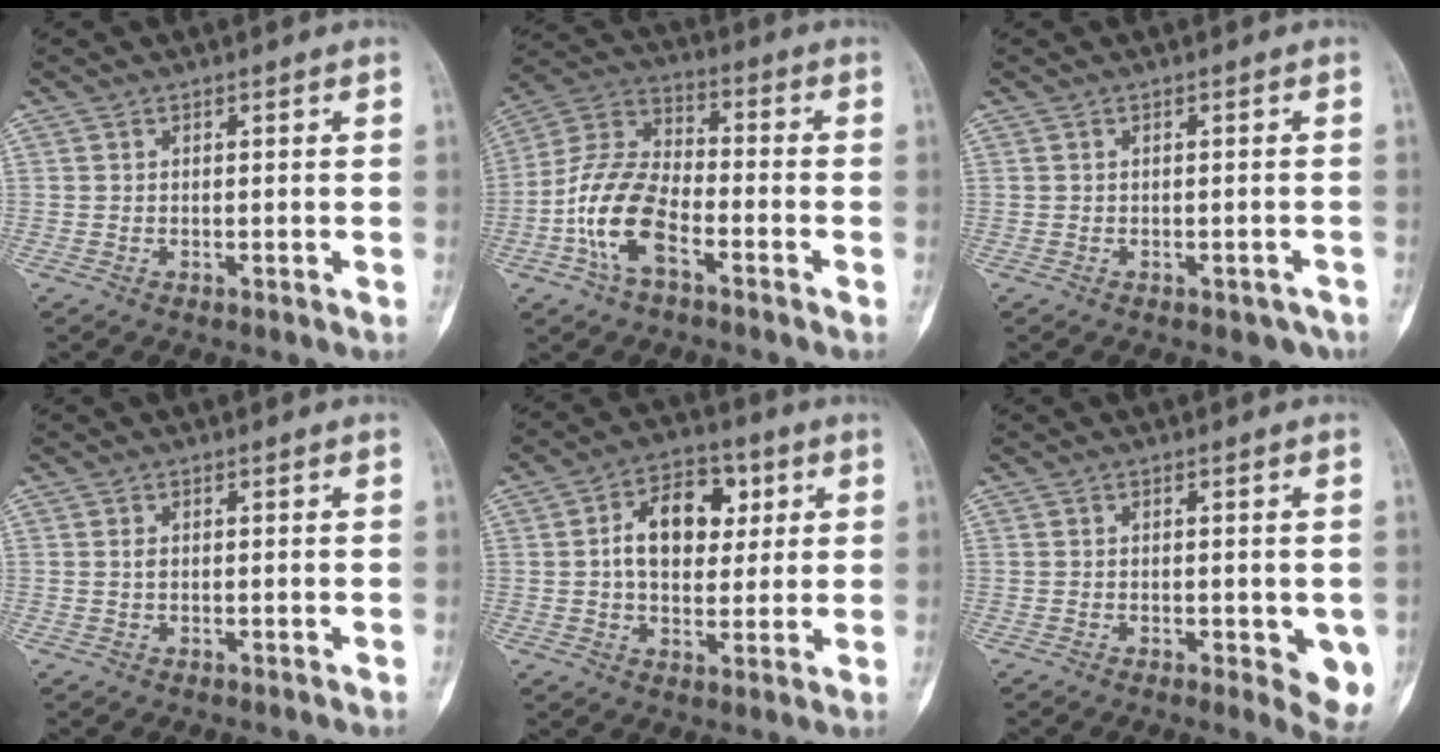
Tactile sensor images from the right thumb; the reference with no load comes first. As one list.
[{"total": 13.5, "force": [-5.2, 7.2, 10.2], "torque": [-0.204, 0.038, -0.105]}, {"total": 2.3, "force": [-1.7, 1.3, 1.0], "torque": [0.001, 0.013, -0.018]}, {"total": 0.8, "force": [0.1, 0.5, 0.6], "torque": [-0.012, 0.001, 0.001]}, {"total": 12.4, "force": [2.6, 8.2, 8.9], "torque": [-0.105, 0.007, 0.035]}, {"total": 7.0, "force": [-1.6, 2.8, 6.2], "torque": [-0.058, -0.012, -0.017]}]